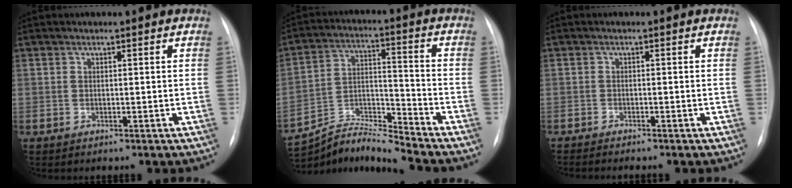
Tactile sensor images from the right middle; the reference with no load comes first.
{"total": 10.0, "force": [-9.8, -1.8, 1.0], "torque": [-0.026, 0.027, -0.184]}
{"total": 3.6, "force": [-3.0, 0.1, 1.8], "torque": [-0.024, -0.006, -0.040]}